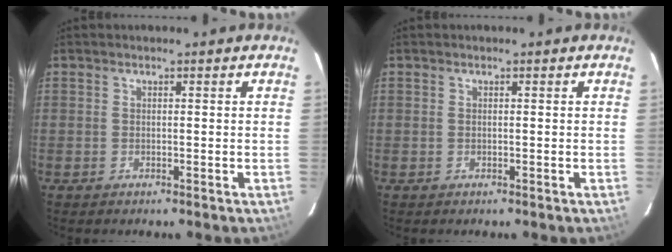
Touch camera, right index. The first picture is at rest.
{"total": 0.0}